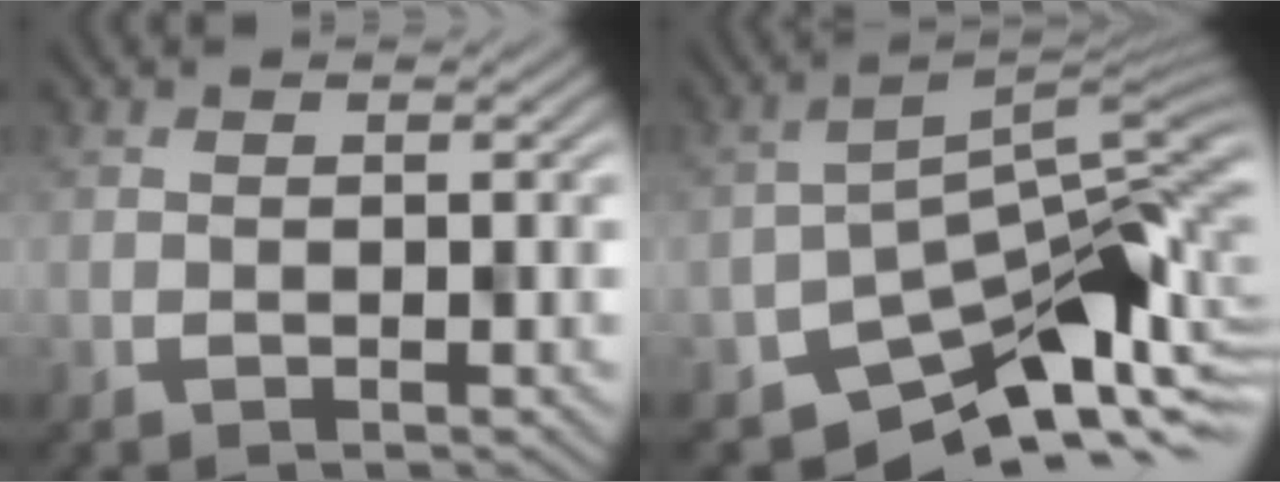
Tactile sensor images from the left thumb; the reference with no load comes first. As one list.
[{"total": 8.5, "force": [-4.9, 3.8, 5.8], "torque": [-0.085, -0.013, -0.082]}]